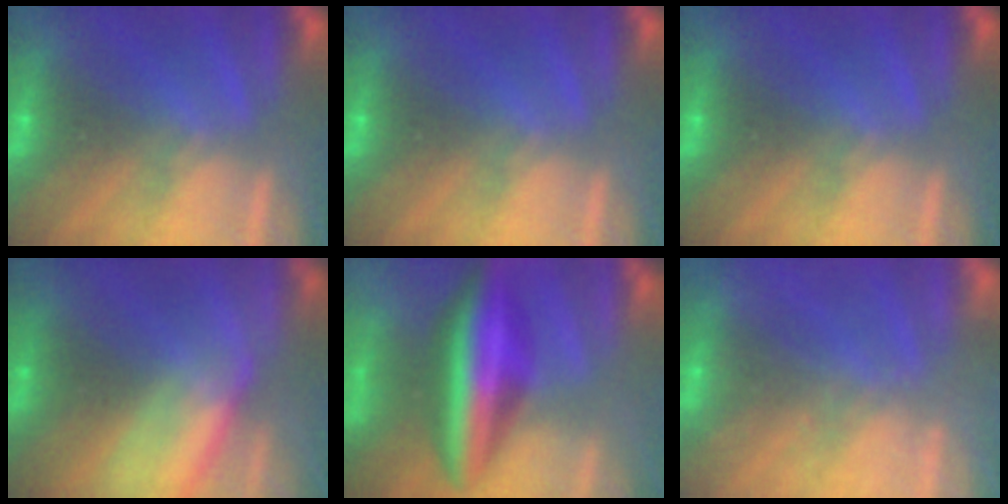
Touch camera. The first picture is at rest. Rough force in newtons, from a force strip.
{"total": 0.0}
{"total": 0.0}
{"total": 2.9}
{"total": 9.4}
{"total": 2.3}